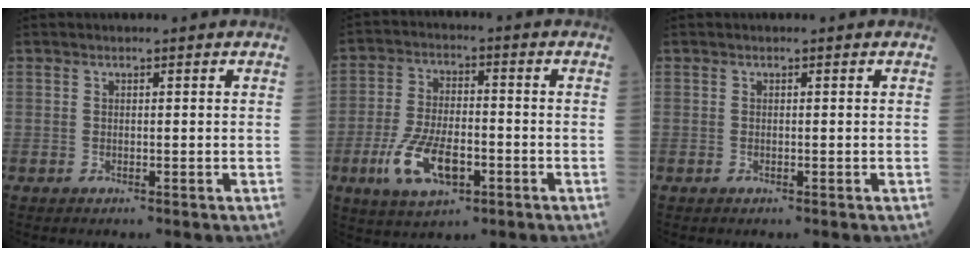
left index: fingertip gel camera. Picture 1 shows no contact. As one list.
[{"total": 10.2, "force": [-4.1, 4.4, 8.2], "torque": [-0.174, -0.004, -0.071]}, {"total": 0.0}]